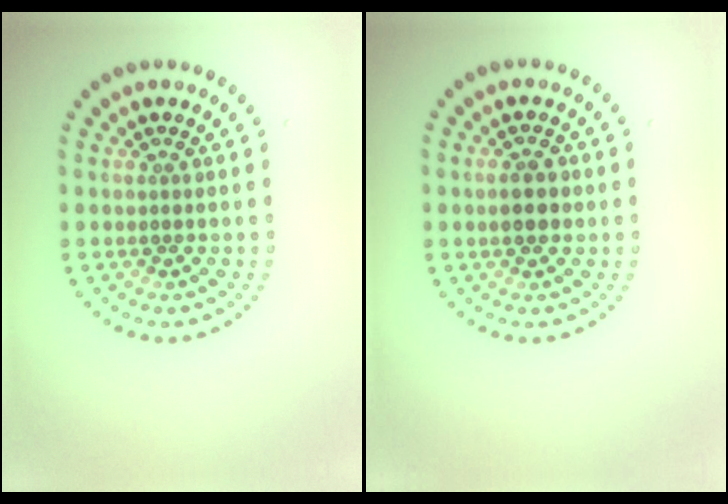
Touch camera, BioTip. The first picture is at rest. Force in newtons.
{"total": 2.3, "press": 2.3, "slide": 0.2}